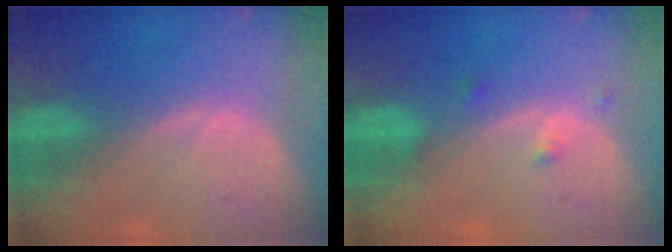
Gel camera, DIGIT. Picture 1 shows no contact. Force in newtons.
{"total": 1.6, "press": 1.5, "slide": 0.1}